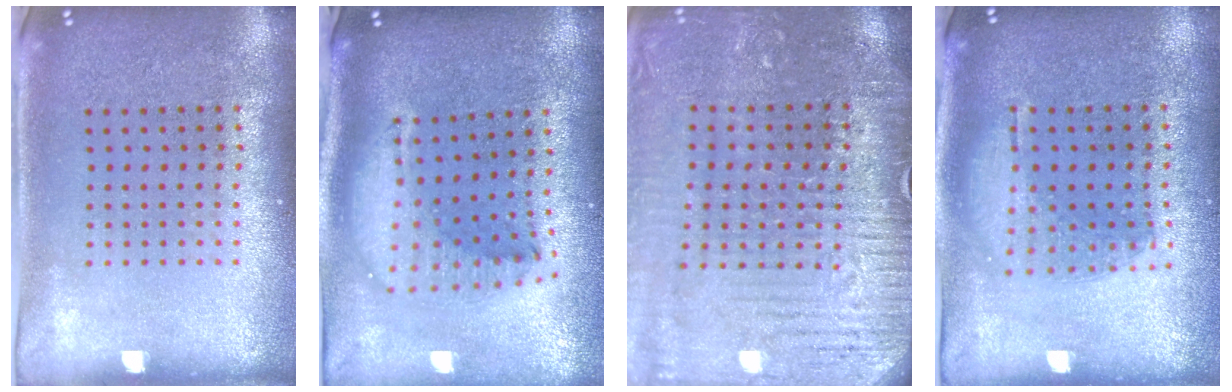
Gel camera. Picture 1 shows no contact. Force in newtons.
{"total": 2.2, "press": 1.7, "slide": 1.4}
{"total": 3.3, "press": 3.3, "slide": 0.2}
{"total": 1.1, "press": 1.0, "slide": 0.4}